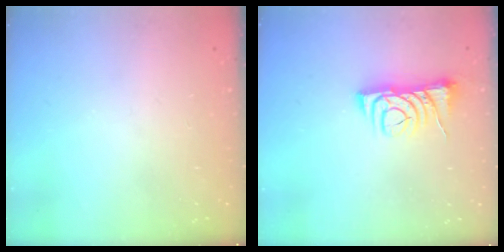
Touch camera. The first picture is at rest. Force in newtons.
{"total": 9.8, "press": 9.7, "slide": 1.1}